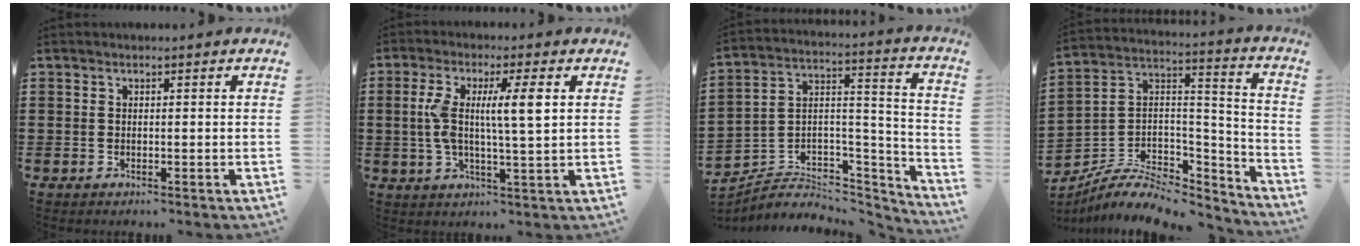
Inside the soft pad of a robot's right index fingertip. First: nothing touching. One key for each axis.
{"total": 7.9, "fx": 1.4, "fy": 1.3, "fz": 7.6, "tx": -0.148, "ty": -0.002, "tz": 0.020}
{"total": 4.1, "fx": -2.8, "fy": 2.8, "fz": 1.0, "tx": -0.023, "ty": -0.003, "tz": -0.056}
{"total": 7.8, "fx": -5.2, "fy": 4.3, "fz": 3.9, "tx": -0.082, "ty": 0.005, "tz": -0.097}